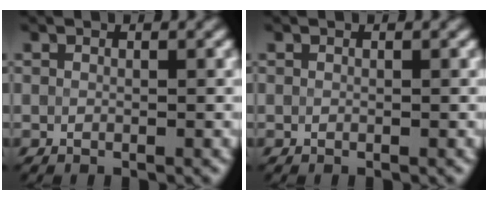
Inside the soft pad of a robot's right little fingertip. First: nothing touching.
{"total": 0.0}